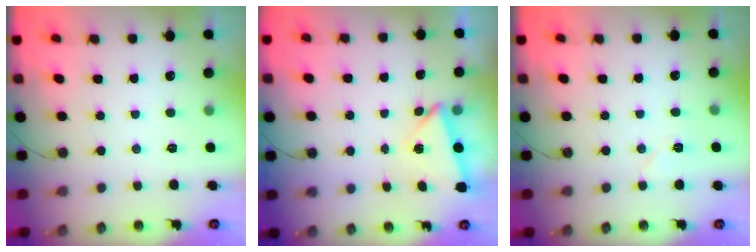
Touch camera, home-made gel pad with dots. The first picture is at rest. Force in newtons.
{"total": 2.9, "press": 2.6, "slide": 1.2}
{"total": 5.4, "press": 5.0, "slide": 2.0}